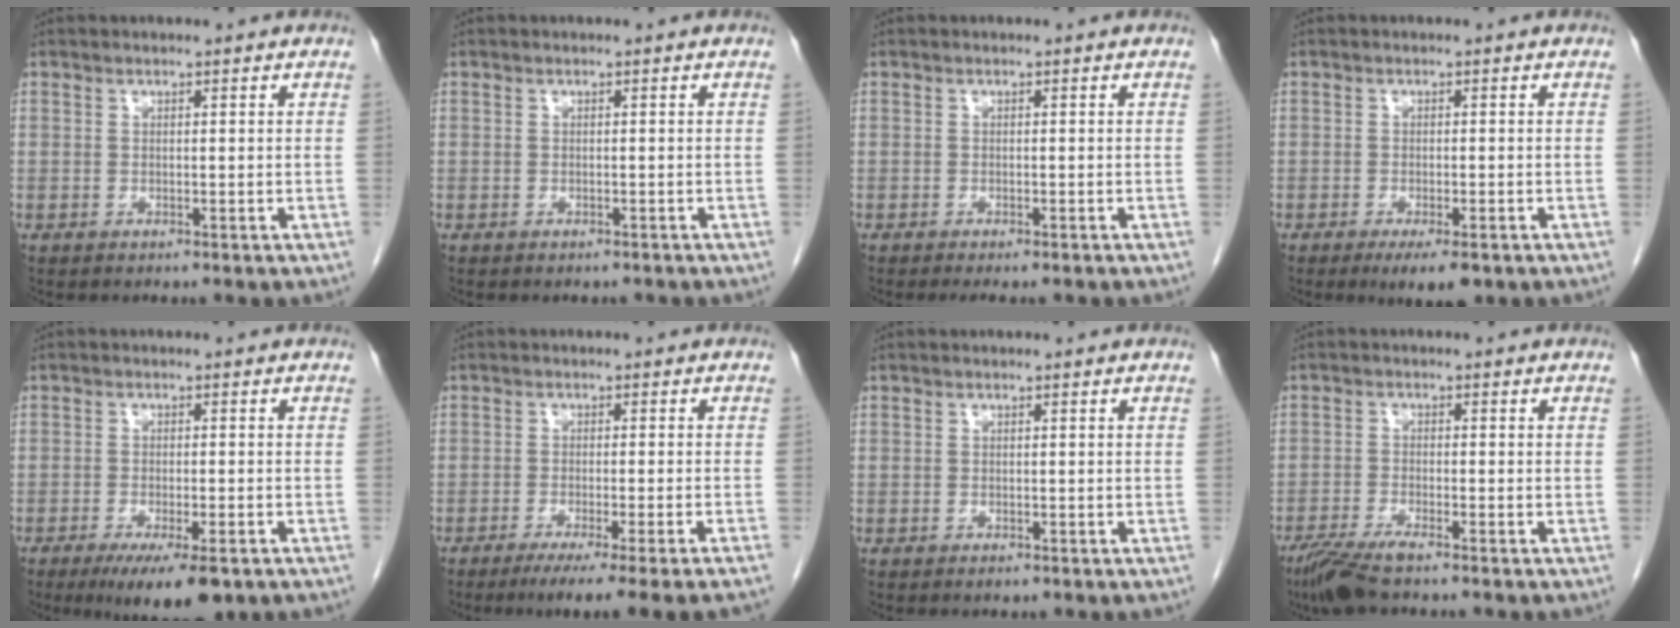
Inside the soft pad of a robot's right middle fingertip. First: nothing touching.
{"total": 1.0, "force": [-0.9, 0.4, 0.1], "torque": [-0.007, 0.000, -0.014]}
{"total": 3.6, "force": [-3.0, 0.8, 1.7], "torque": [-0.014, -0.007, -0.041]}
{"total": 4.5, "force": [-2.8, 1.2, 3.4], "torque": [-0.047, -0.007, -0.036]}
{"total": 8.3, "force": [-5.3, 1.9, 6.1], "torque": [-0.090, -0.016, -0.079]}
{"total": 9.7, "force": [-7.6, -1.8, 5.8], "torque": [-0.055, -0.024, -0.109]}
{"total": 0.5, "force": [-0.4, 0.3, 0.3], "torque": [-0.004, 0.000, -0.004]}
{"total": 5.3, "force": [-4.1, 0.4, 3.4], "torque": [-0.069, -0.016, -0.078]}